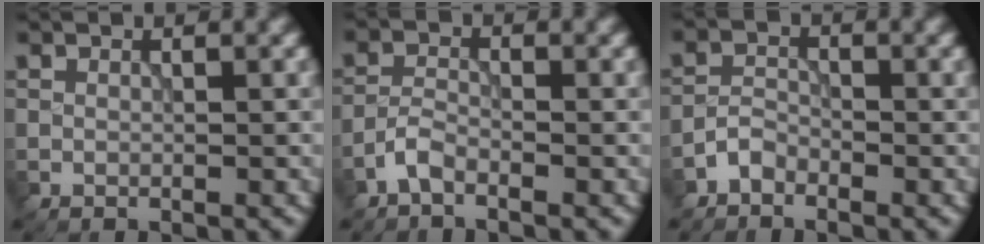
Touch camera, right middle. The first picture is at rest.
{"total": 1.8, "force": [-1.4, 0.6, 1.0], "torque": [-0.021, 0.005, -0.036]}
{"total": 1.7, "force": [-1.5, 0.8, 0.5], "torque": [-0.006, 0.008, -0.034]}